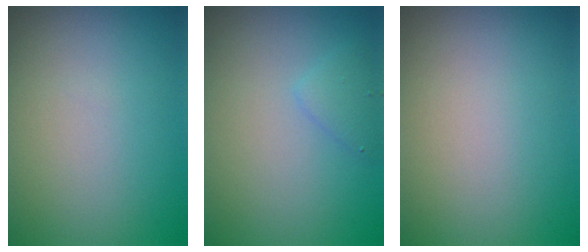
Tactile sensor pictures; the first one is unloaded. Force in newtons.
{"total": 1.4, "press": 1.4, "slide": 0.1}
{"total": 0.0}